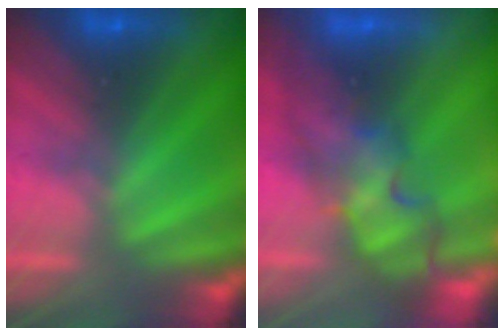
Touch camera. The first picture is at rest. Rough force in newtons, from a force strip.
{"total": 3.9}